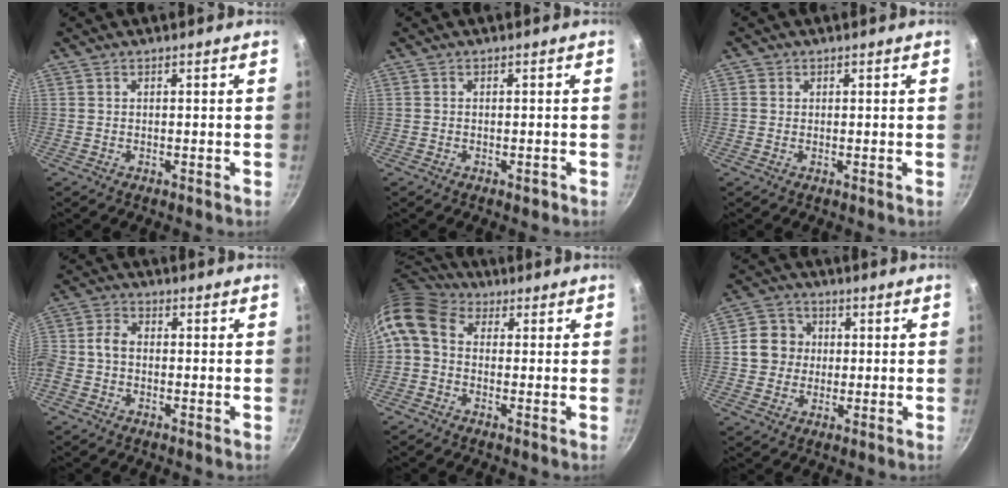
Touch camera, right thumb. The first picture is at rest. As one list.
[{"total": 1.1, "force": [-0.6, 0.6, 0.7], "torque": [-0.010, 0.003, -0.008]}, {"total": 1.2, "force": [0.2, 1.2, 0.2], "torque": [0.002, 0.000, -0.001]}, {"total": 5.5, "force": [-1.3, 4.0, 3.4], "torque": [-0.075, 0.026, -0.042]}, {"total": 10.3, "force": [1.4, 7.8, 6.6], "torque": [-0.132, 0.027, 0.006]}, {"total": 7.6, "force": [0.7, 7.1, 2.6], "torque": [-0.009, 0.011, -0.001]}]